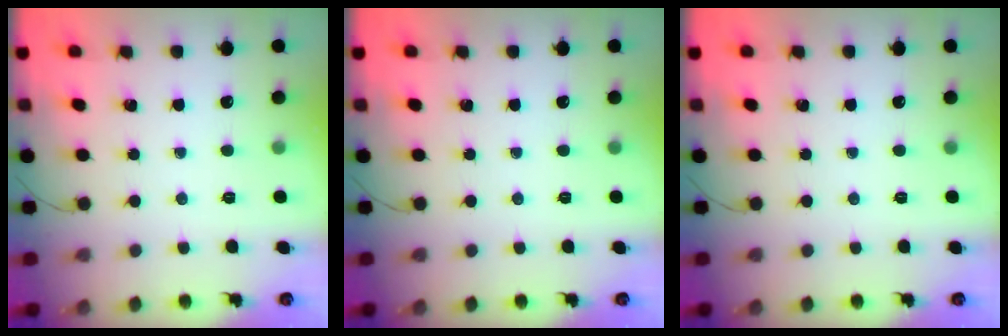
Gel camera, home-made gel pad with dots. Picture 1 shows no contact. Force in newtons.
{"total": 0.0}
{"total": 0.0}